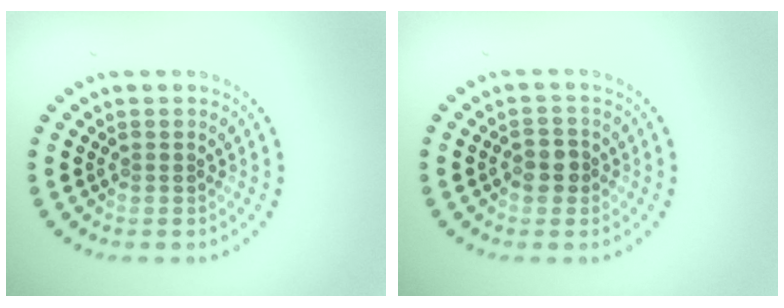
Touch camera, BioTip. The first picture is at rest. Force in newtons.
{"total": 2.1, "press": 2.0, "slide": 0.6}